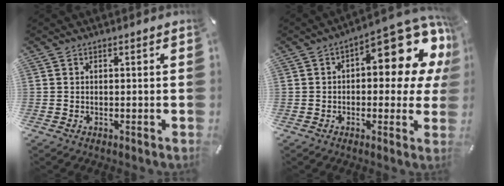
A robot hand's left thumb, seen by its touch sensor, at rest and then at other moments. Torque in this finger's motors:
{"motor_torque": [1.10, 1.09, 0.68, 0.10, 0.11]}